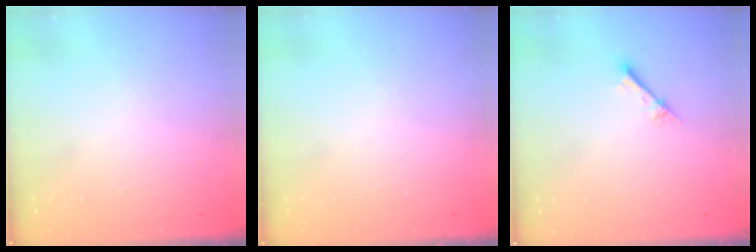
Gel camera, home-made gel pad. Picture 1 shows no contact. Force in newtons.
{"total": 0.0}
{"total": 2.1, "press": 2.1, "slide": 0.2}